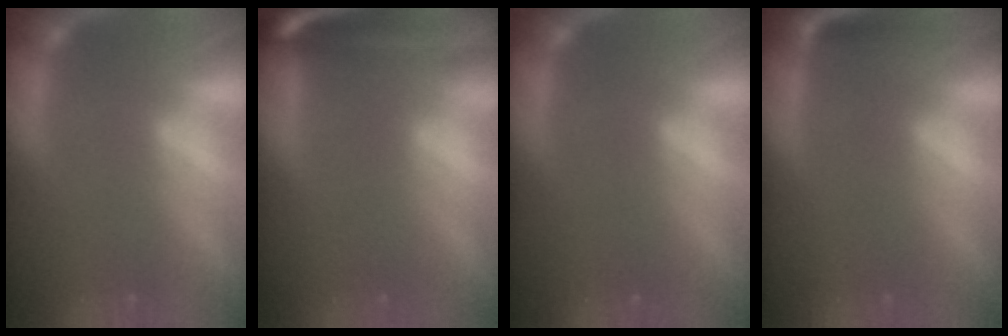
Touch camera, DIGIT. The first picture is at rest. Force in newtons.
{"total": 9.0}
{"total": 0.0}
{"total": 3.0}